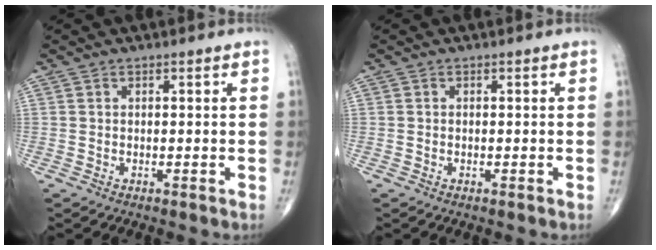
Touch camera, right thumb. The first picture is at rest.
{"total": 0.0}